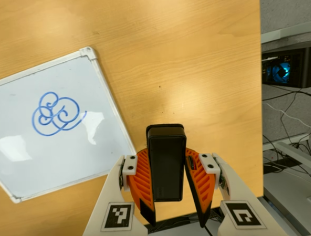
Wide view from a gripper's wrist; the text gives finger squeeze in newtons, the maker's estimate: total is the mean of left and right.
{"total": 9.0, "left": 7.3, "right": 10.8}